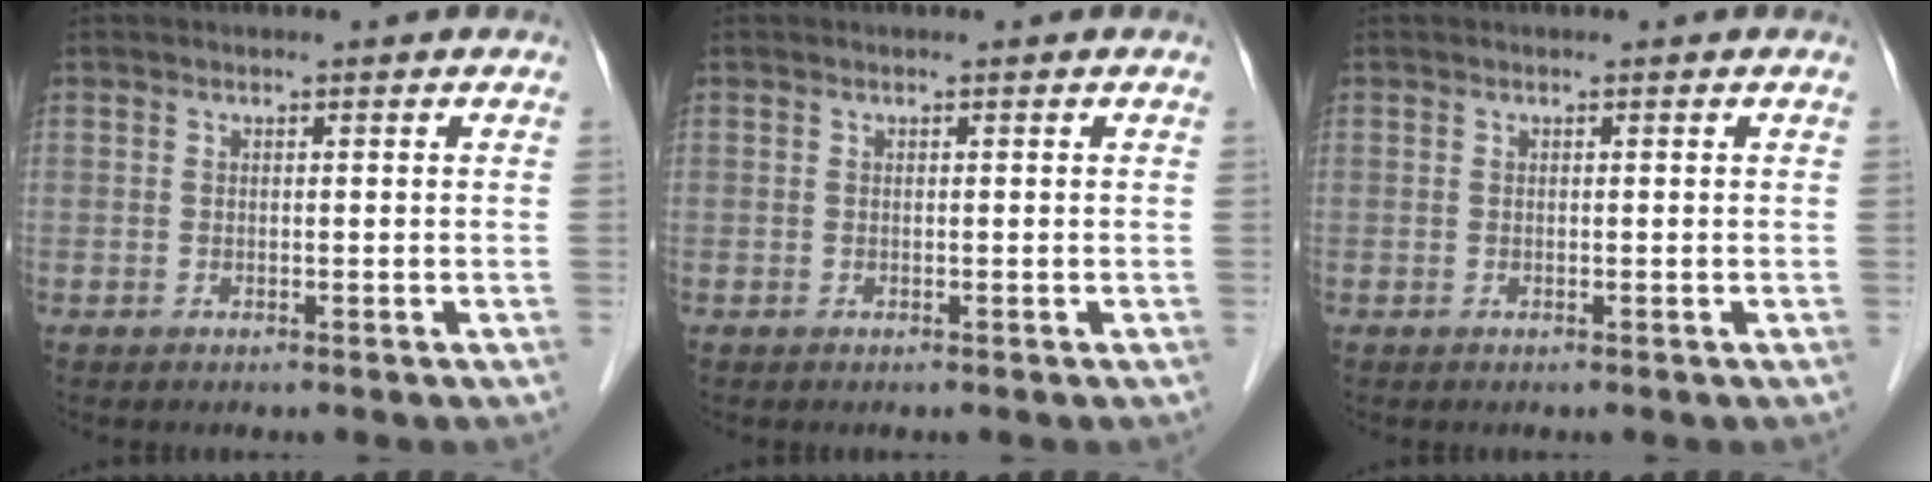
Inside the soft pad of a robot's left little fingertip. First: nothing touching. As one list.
[{"total": 0.0}, {"total": 0.0}]